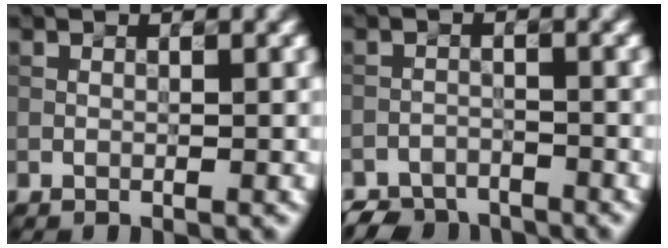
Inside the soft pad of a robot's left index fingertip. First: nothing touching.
{"total": 3.4, "force": [-3.2, 1.1, 0.3], "torque": [0.004, -0.001, -0.061]}